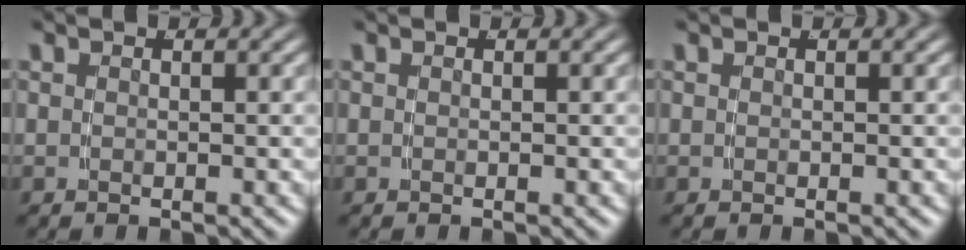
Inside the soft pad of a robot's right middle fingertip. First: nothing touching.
{"total": 0.0}
{"total": 0.0}